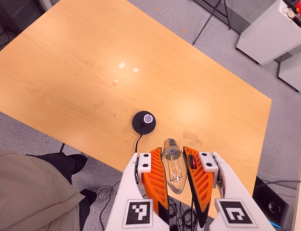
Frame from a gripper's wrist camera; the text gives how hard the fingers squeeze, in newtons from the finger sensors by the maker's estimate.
{"total": 20.6, "left": 22.2, "right": 19.0}